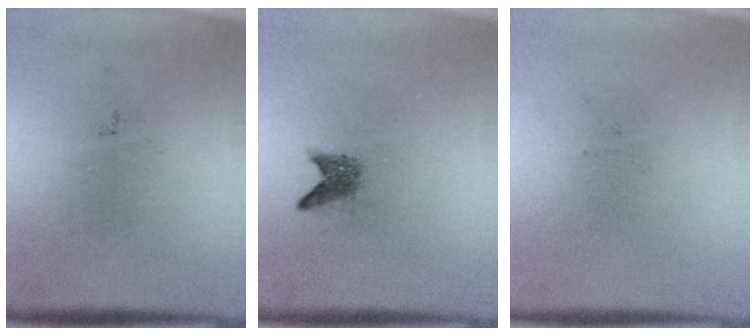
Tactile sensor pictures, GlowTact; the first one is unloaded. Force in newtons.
{"total": 1.7}
{"total": 0.0}